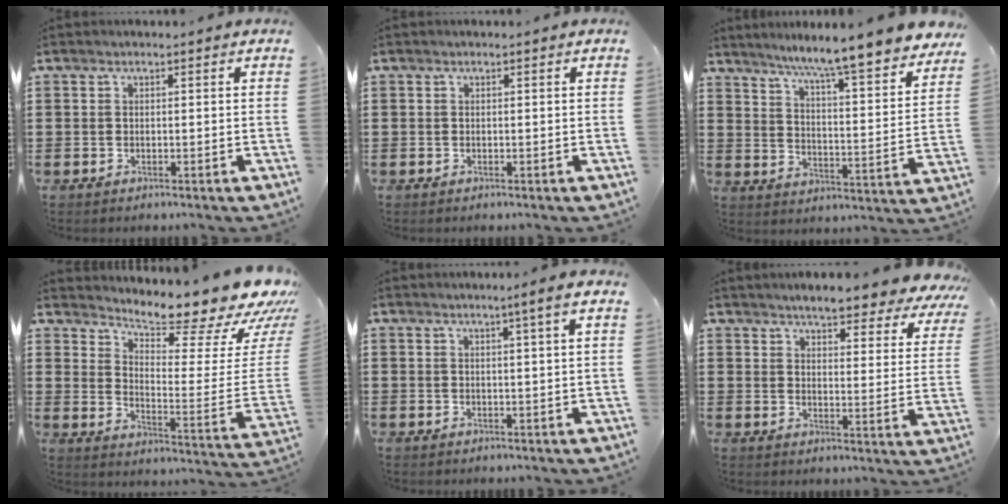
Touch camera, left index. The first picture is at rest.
{"total": 0.0}
{"total": 7.9, "force": [7.0, -1.1, 3.4], "torque": [-0.079, -0.061, 0.109]}
{"total": 10.4, "force": [8.9, 1.6, 5.2], "torque": [-0.090, -0.089, 0.144]}
{"total": 2.7, "force": [1.4, -0.5, 2.3], "torque": [-0.042, -0.004, 0.022]}
{"total": 5.5, "force": [5.1, 0.1, 2.0], "torque": [-0.053, -0.031, 0.087]}